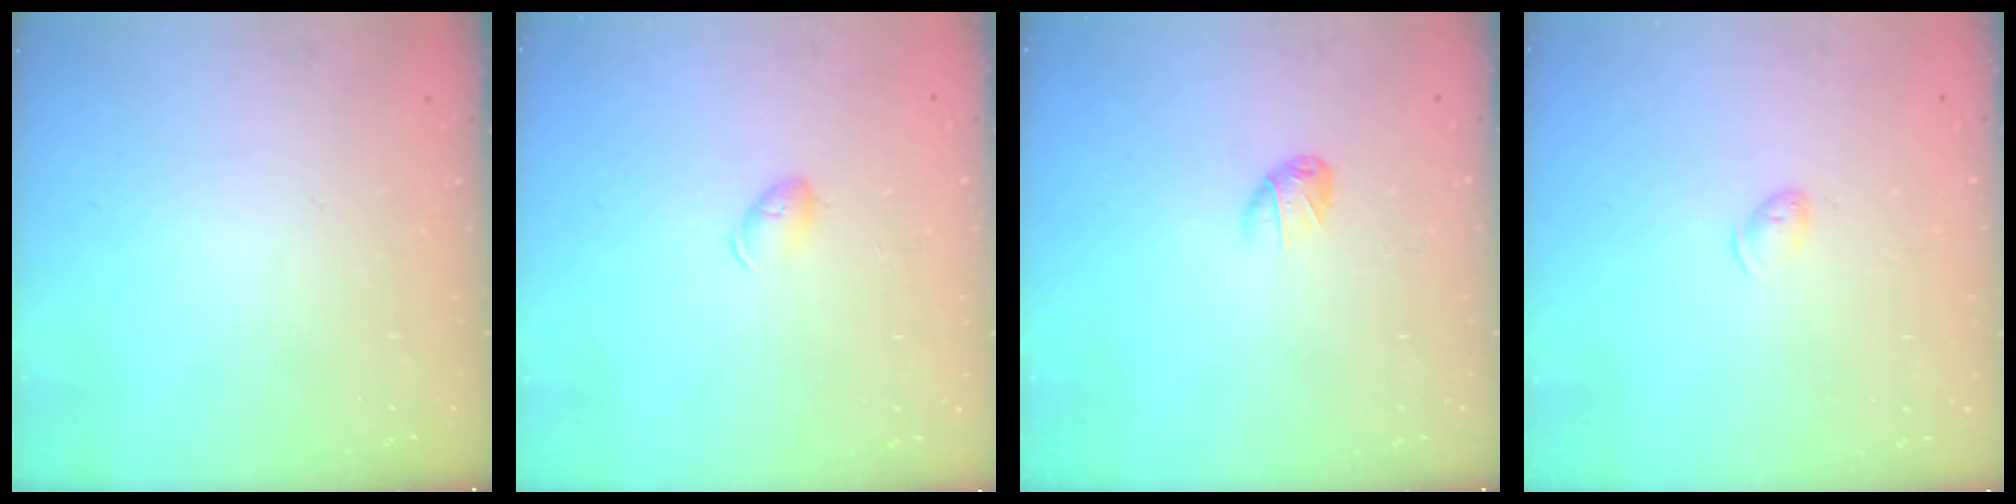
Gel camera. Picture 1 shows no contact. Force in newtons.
{"total": 5.1, "press": 4.9, "slide": 1.0}
{"total": 5.8, "press": 5.5, "slide": 1.9}
{"total": 4.4, "press": 4.3, "slide": 0.8}